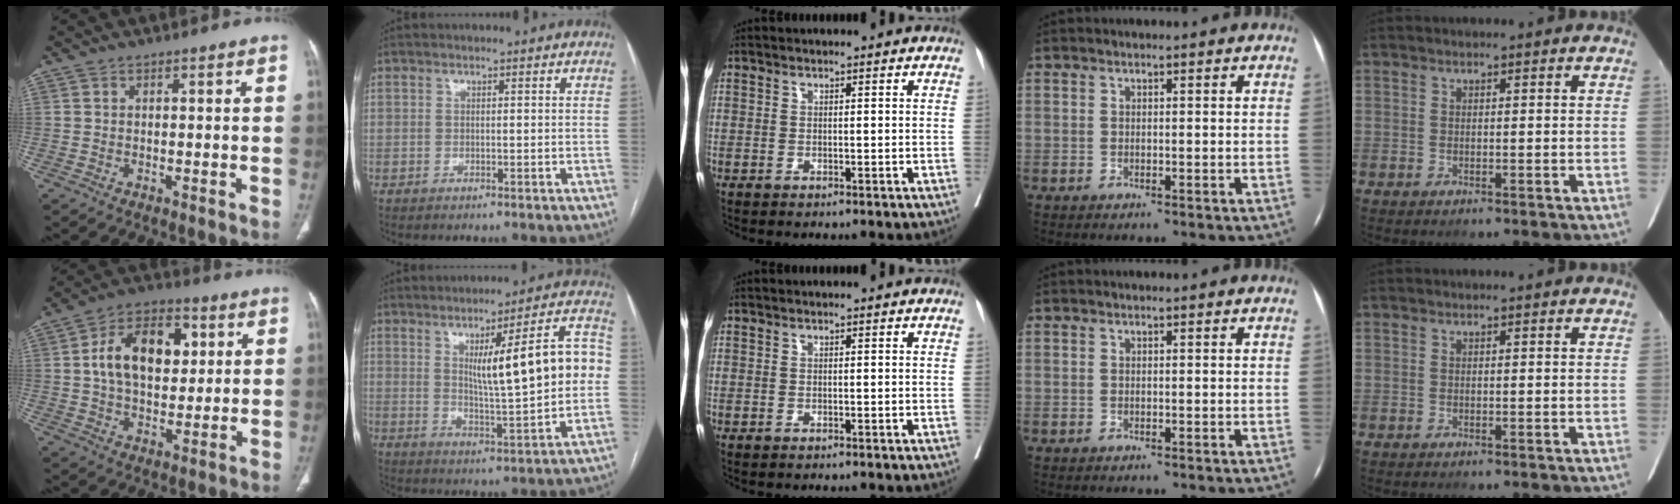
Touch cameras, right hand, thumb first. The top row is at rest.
{"thumb": {"total": 15.4, "force": [3.2, 9.6, 11.6], "torque": [-0.168, 0.009, 0.048]}, "index": {"total": 14.3, "force": [1.9, 1.5, 14.1], "torque": [-0.199, 0.018, 0.034]}}